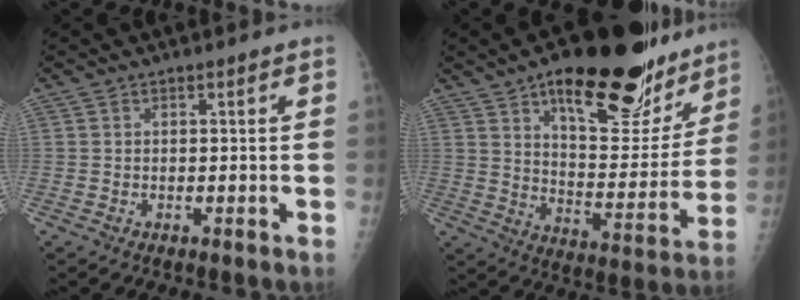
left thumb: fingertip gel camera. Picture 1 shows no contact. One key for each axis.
{"total": 26.7, "fx": 17.3, "fy": 10.8, "fz": 17.1, "tx": -0.190, "ty": -0.067, "tz": 0.255}